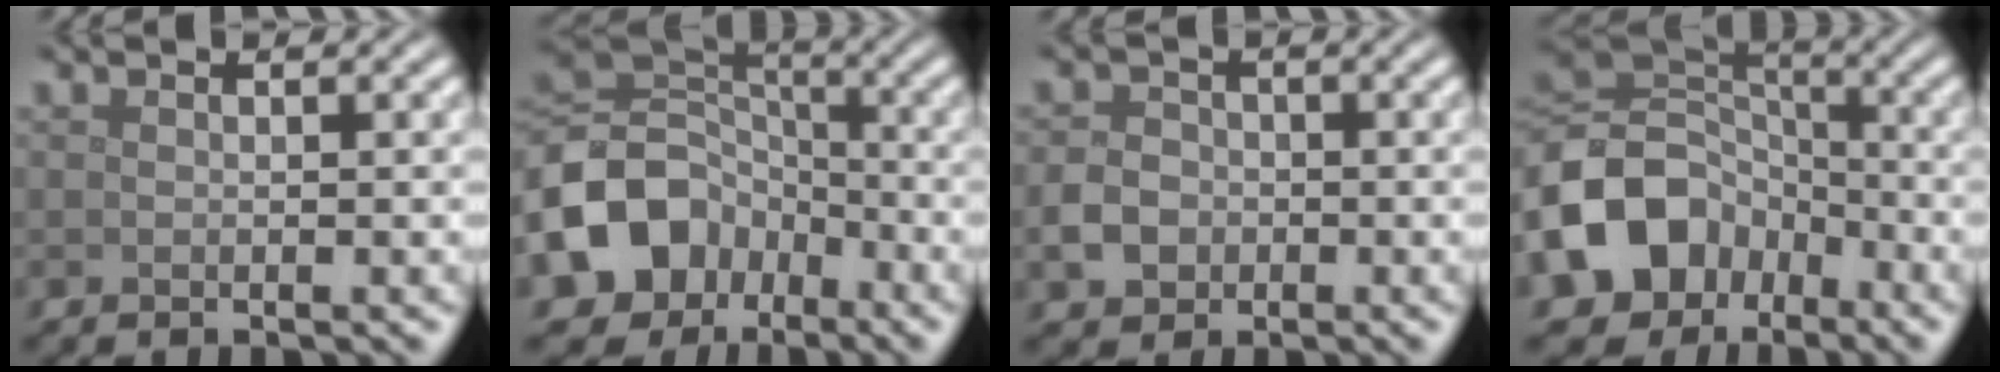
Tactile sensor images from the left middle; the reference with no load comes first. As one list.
[{"total": 10.0, "force": [-4.3, 7.8, 4.5], "torque": [-0.099, -0.004, -0.094]}, {"total": 2.7, "force": [-0.8, 2.3, 1.2], "torque": [-0.023, 0.002, -0.019]}, {"total": 11.2, "force": [-4.7, 8.7, 5.2], "torque": [-0.127, -0.010, -0.106]}]